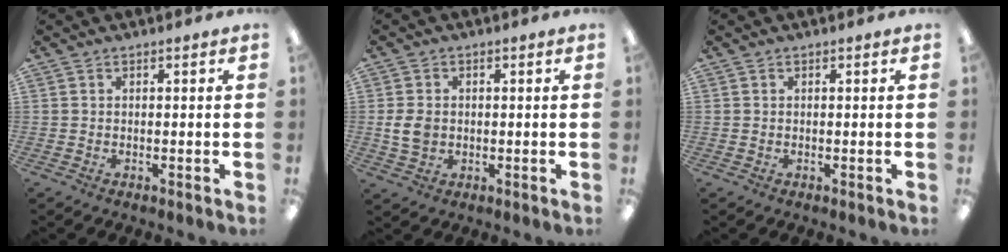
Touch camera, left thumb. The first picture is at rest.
{"total": 5.1, "force": [-0.2, 4.0, 3.2], "torque": [-0.078, 0.002, -0.006]}
{"total": 0.0}